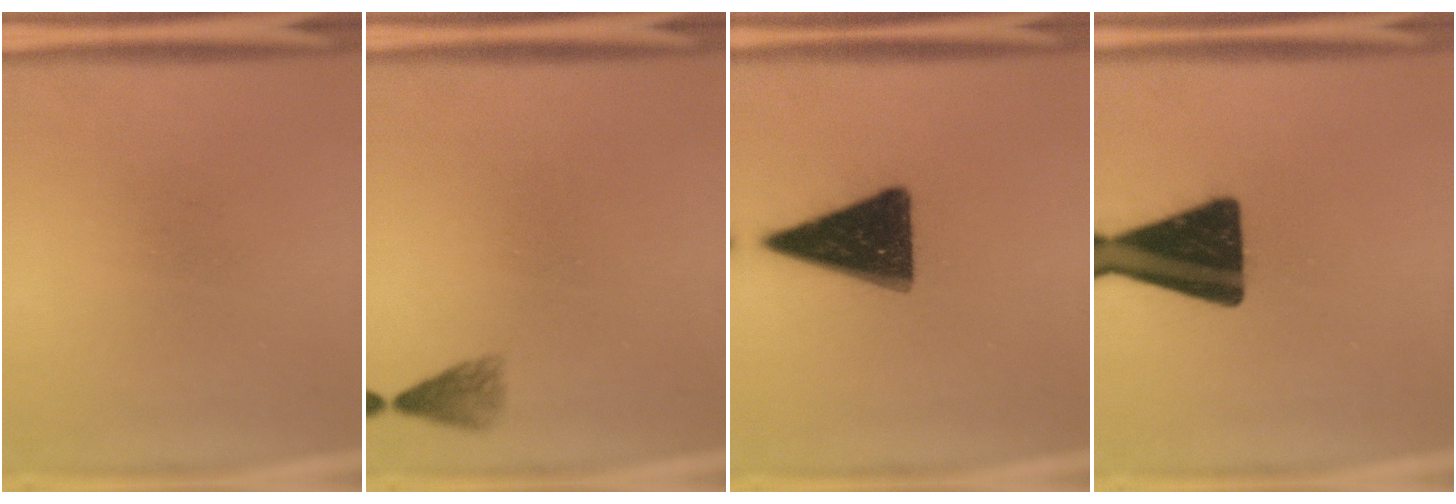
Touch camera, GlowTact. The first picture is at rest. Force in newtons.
{"total": 1.8}
{"total": 15.2}
{"total": 18.5}